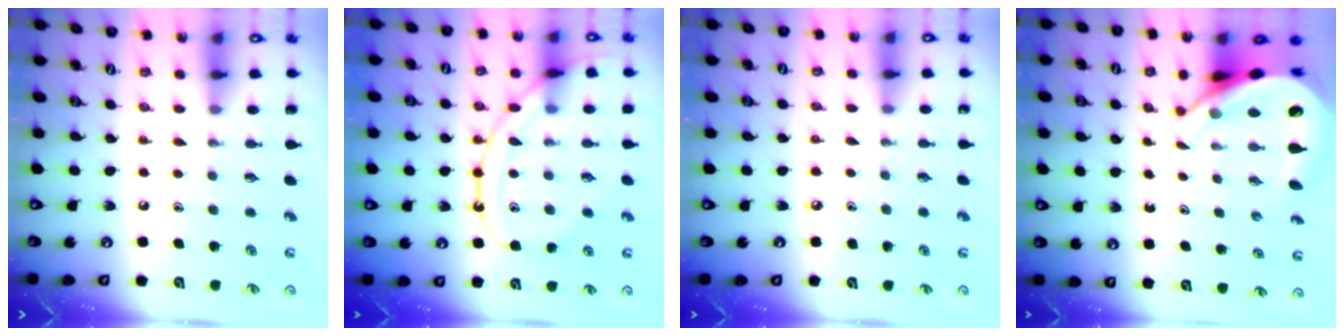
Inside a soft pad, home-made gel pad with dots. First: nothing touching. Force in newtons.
{"total": 14.2, "press": 14.2, "slide": 1.2}
{"total": 3.1, "press": 3.1, "slide": 0.4}
{"total": 6.8, "press": 6.8, "slide": 0.8}